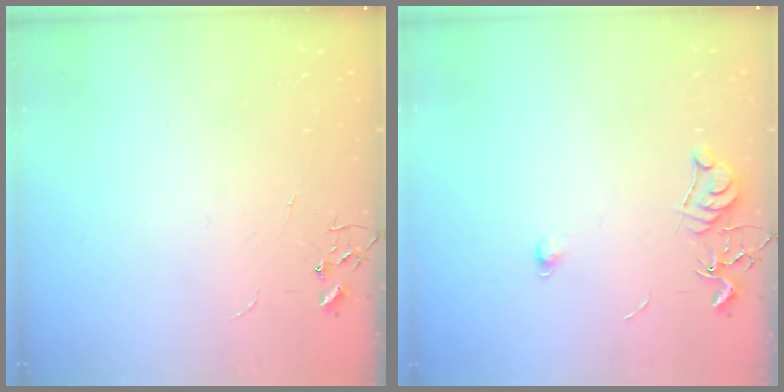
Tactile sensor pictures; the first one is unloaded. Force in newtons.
{"total": 7.1, "press": 7.0, "slide": 0.6}